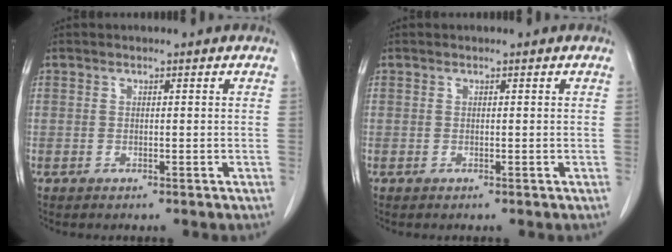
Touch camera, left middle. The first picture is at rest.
{"total": 0.0}